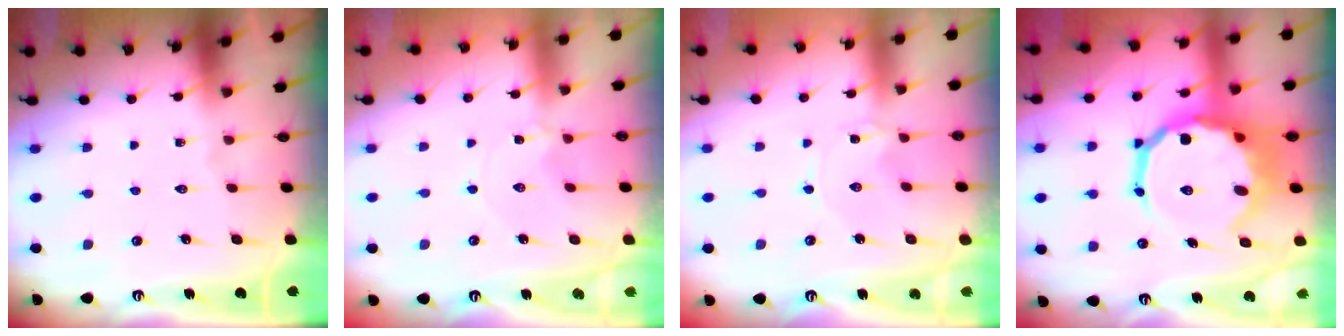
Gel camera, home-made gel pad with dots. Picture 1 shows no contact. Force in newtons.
{"total": 0.9, "press": 0.9, "slide": 0.2}
{"total": 0.0}
{"total": 16.9, "press": 16.5, "slide": 3.9}